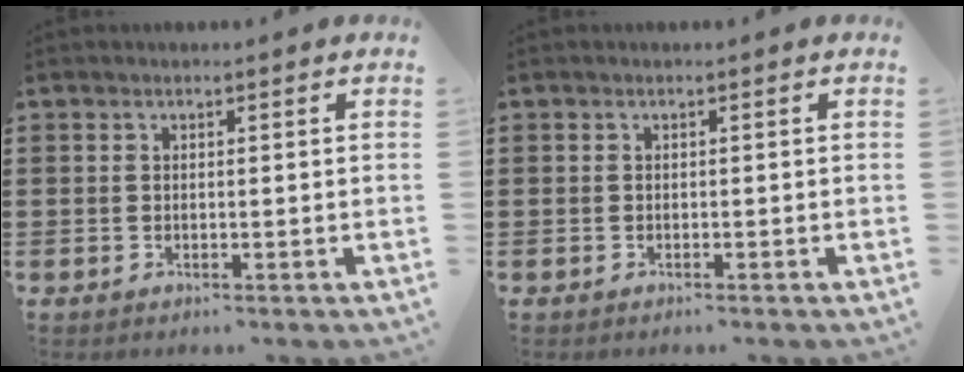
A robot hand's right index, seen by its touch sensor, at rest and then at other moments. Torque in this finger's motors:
{"motor_torque": [-0.17, 0.16, 0.00, 0.00]}